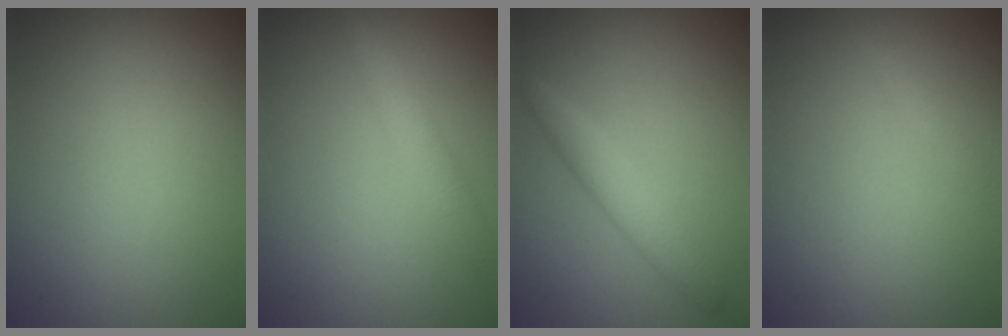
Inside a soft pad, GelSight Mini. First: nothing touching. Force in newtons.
{"total": 2.5, "press": 2.5, "slide": 0.1}
{"total": 2.5, "press": 2.5, "slide": 0.1}
{"total": 0.9, "press": 0.9, "slide": 0.0}